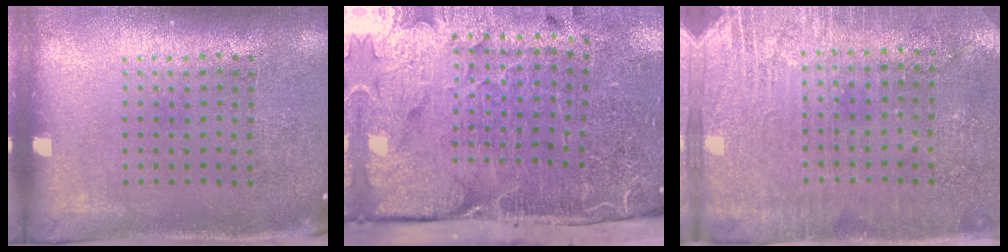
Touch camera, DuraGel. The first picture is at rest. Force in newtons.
{"total": 5.2, "press": 4.0, "slide": 3.3}
{"total": 2.8, "press": 2.6, "slide": 1.0}